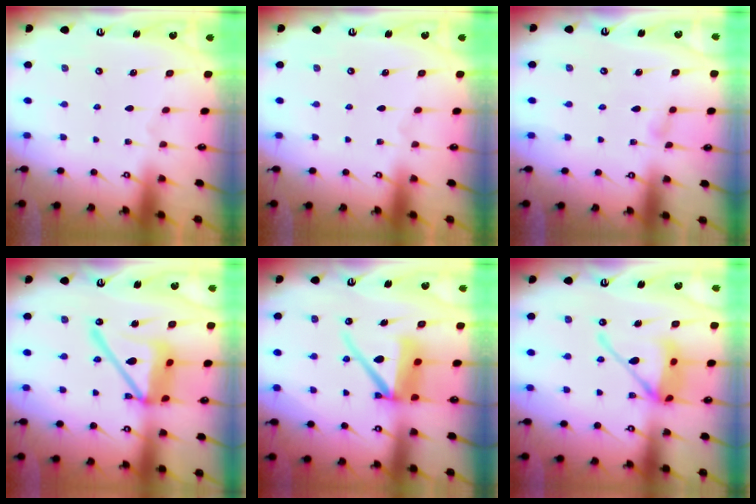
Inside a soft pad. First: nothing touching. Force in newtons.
{"total": 0.0}
{"total": 5.2, "press": 5.1, "slide": 0.7}
{"total": 18.2, "press": 18.1, "slide": 1.9}
{"total": 11.1, "press": 11.0, "slide": 1.5}
{"total": 14.8, "press": 14.6, "slide": 1.9}